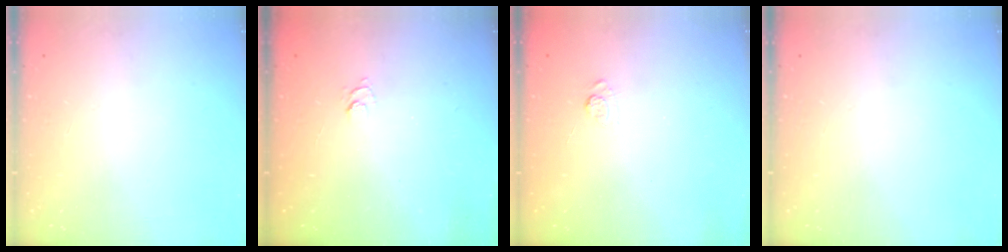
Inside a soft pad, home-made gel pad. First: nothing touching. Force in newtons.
{"total": 1.9, "press": 1.5, "slide": 1.3}
{"total": 2.2, "press": 1.8, "slide": 1.3}
{"total": 0.0}